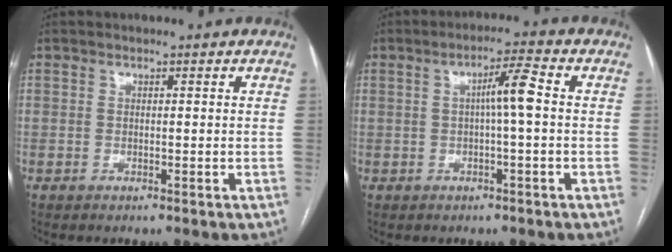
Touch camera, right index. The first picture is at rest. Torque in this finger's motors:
{"motor_torque": [0.35, 0.23, 0.13, 0.04]}